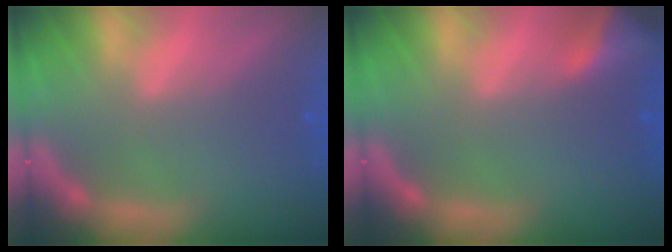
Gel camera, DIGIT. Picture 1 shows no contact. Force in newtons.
{"total": 4.9}